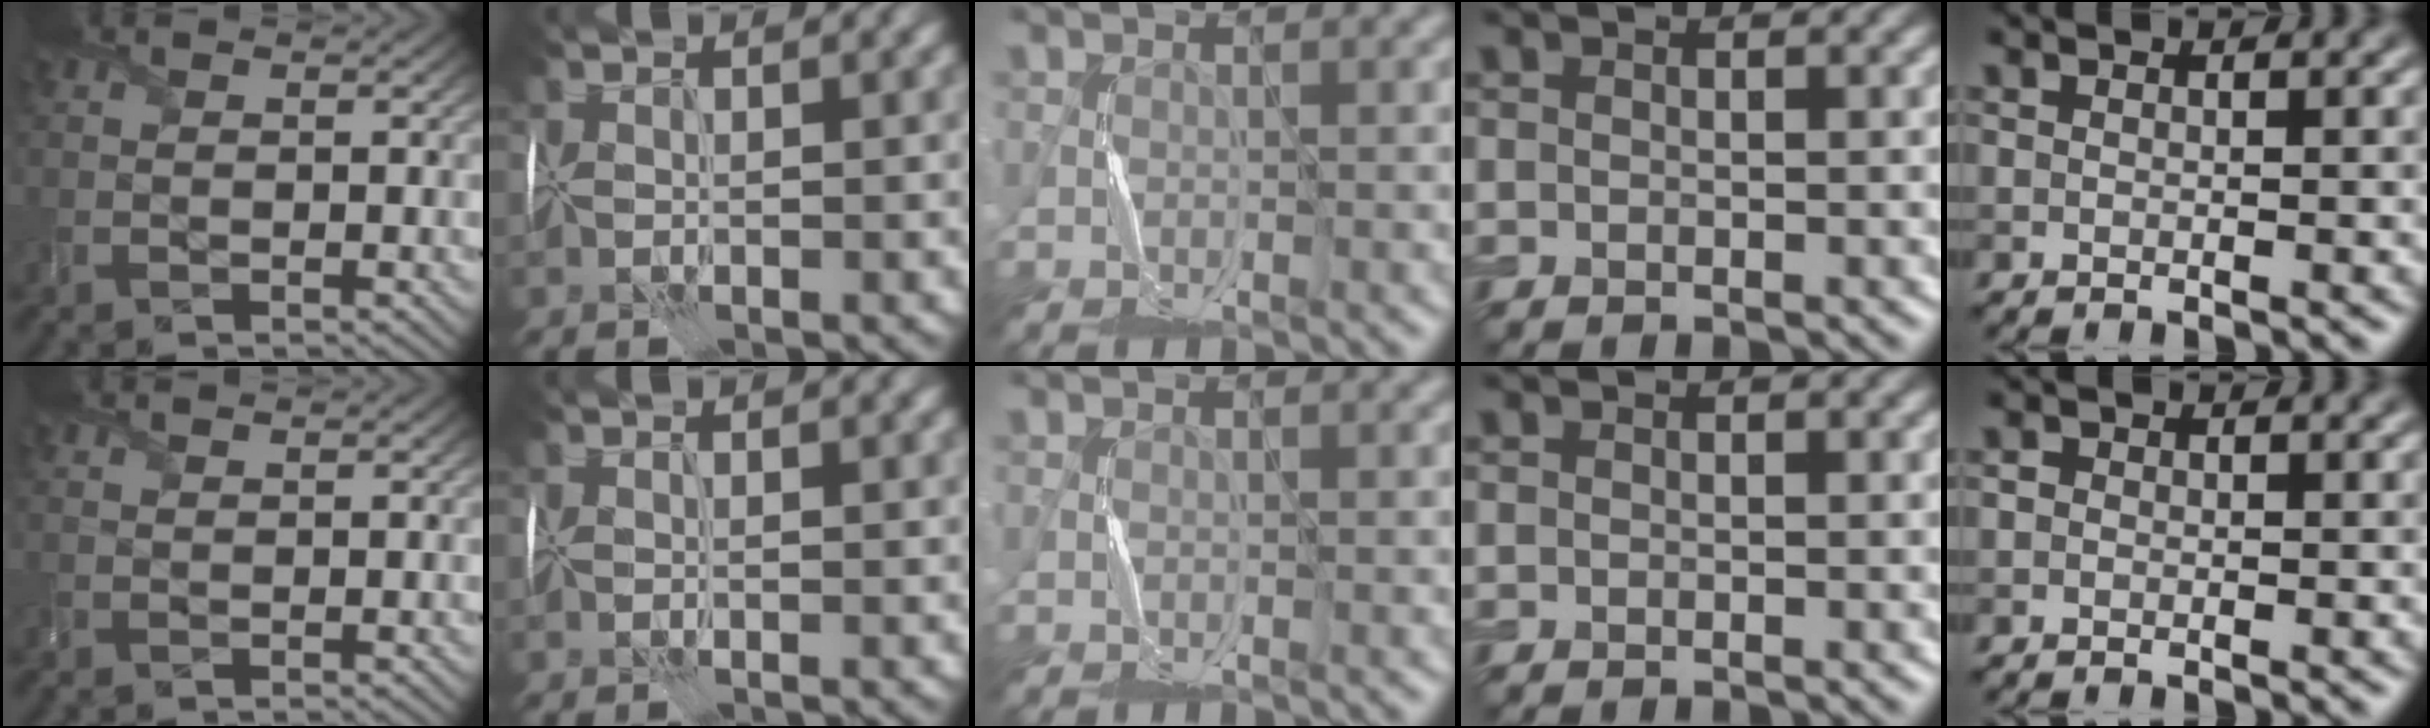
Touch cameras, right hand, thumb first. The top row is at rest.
{"thumb": {"total": 0.7, "force": [0.7, 0.1, 0.1], "torque": [-0.009, 0.003, 0.016]}, "little": {"total": 0.7, "force": [0.1, 0.7, 0.2], "torque": [-0.003, -0.005, -0.004]}}